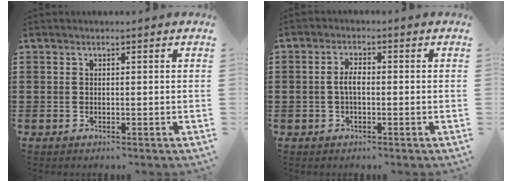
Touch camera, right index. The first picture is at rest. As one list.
[{"total": 2.7, "force": [-0.3, 1.1, 2.4], "torque": [-0.054, -0.001, -0.008]}]